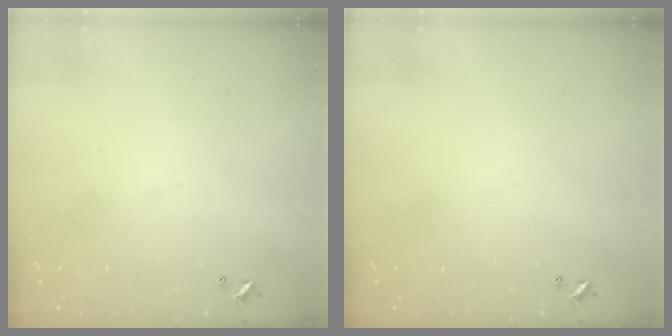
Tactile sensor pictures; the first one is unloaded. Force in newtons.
{"total": 0.0}